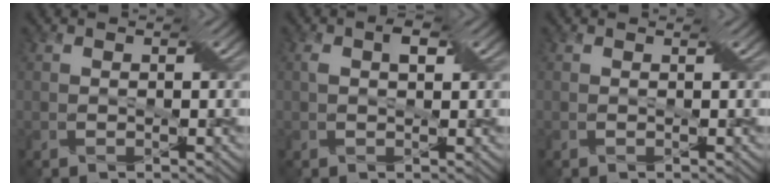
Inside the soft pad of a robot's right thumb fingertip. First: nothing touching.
{"total": 2.3, "force": [0.7, 1.1, 1.9], "torque": [-0.034, 0.006, 0.010]}
{"total": 0.0}